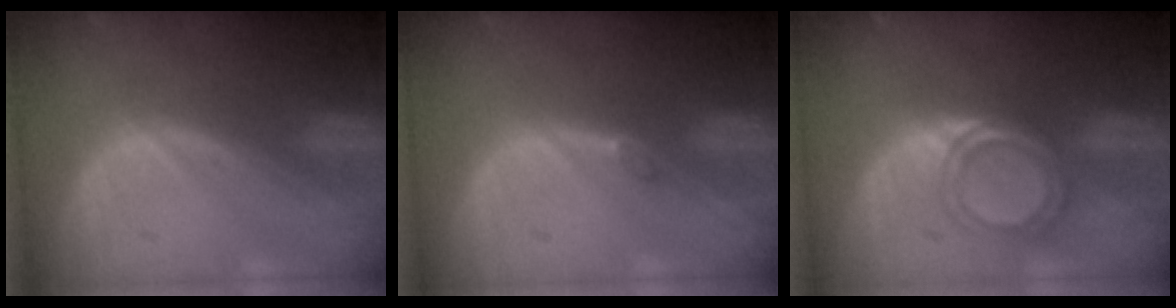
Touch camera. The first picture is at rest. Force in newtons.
{"total": 0.9, "press": 0.9, "slide": 0.3}
{"total": 5.3, "press": 4.9, "slide": 1.9}